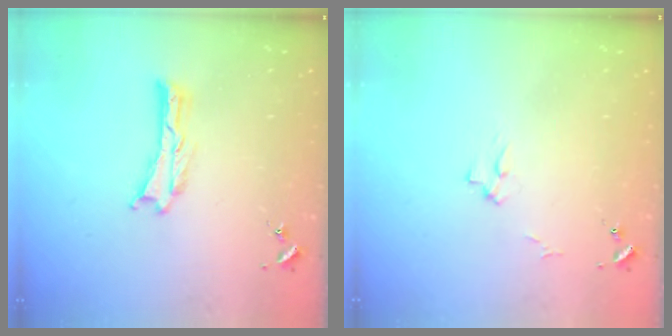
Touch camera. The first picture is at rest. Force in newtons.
{"total": 2.7, "press": 2.7, "slide": 0.3}